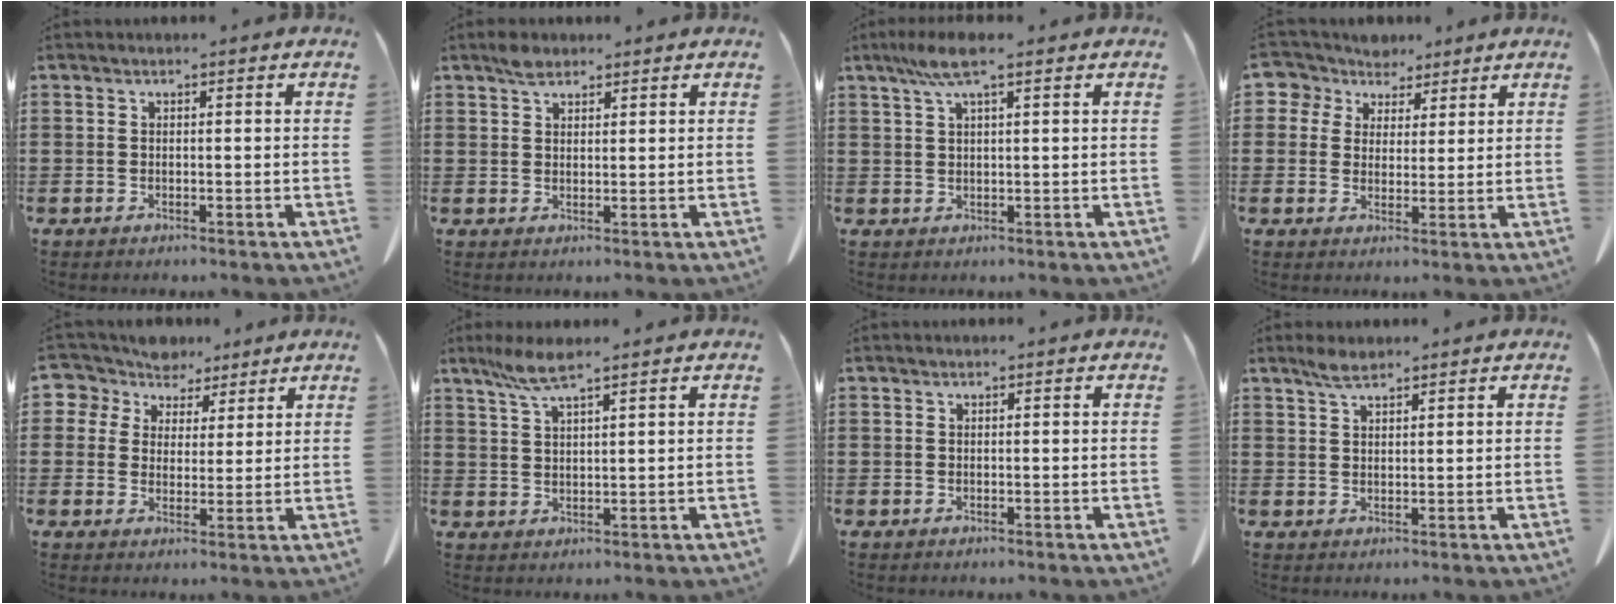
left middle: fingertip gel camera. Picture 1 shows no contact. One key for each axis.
{"total": 2.3, "fx": 1.8, "fy": 1.0, "fz": 1.0, "tx": -0.025, "ty": 0.002, "tz": 0.034}
{"total": 4.5, "fx": 2.4, "fy": 0.6, "fz": 3.8, "tx": -0.079, "ty": 0.003, "tz": 0.043}
{"total": 5.4, "fx": 3.8, "fy": 3.8, "fz": 0.3, "tx": -0.040, "ty": -0.011, "tz": 0.070}
{"total": 6.4, "fx": 5.1, "fy": 3.9, "fz": 0.4, "tx": -0.048, "ty": -0.017, "tz": 0.095}
{"total": 4.8, "fx": 3.2, "fy": 0.4, "fz": 3.5, "tx": -0.076, "ty": 0.001, "tz": 0.059}
{"total": 0.0}
{"total": 2.7, "fx": 2.0, "fy": 0.7, "fz": 1.7, "tx": -0.038, "ty": 0.002, "tz": 0.037}